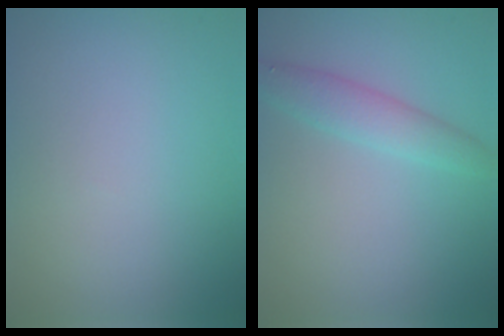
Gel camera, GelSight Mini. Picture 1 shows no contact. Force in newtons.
{"total": 2.4, "press": 2.4, "slide": 0.1}